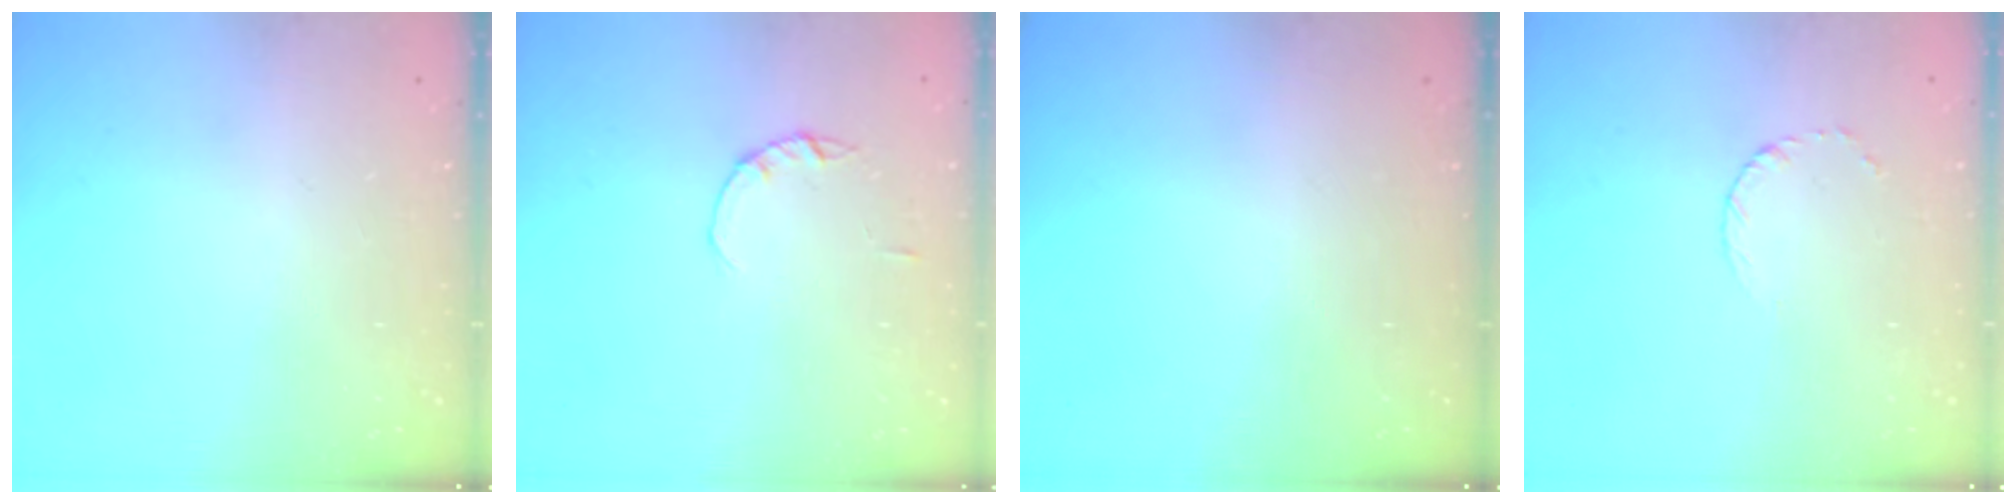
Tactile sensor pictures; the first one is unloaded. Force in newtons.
{"total": 1.4, "press": 1.3, "slide": 0.3}
{"total": 0.0}
{"total": 3.1, "press": 3.1, "slide": 0.3}